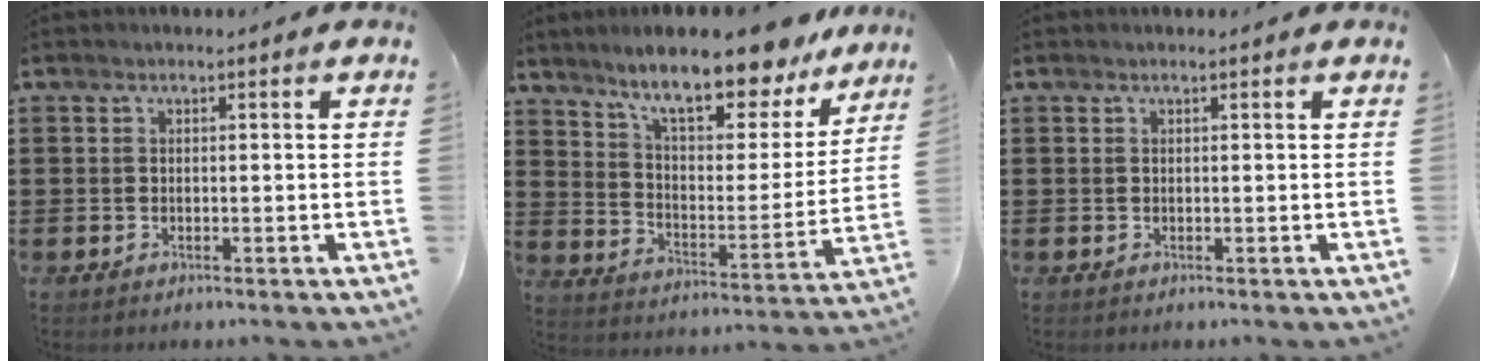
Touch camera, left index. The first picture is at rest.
{"total": 12.0, "force": [10.4, 1.8, 5.8], "torque": [-0.128, -0.063, 0.178]}
{"total": 0.0}